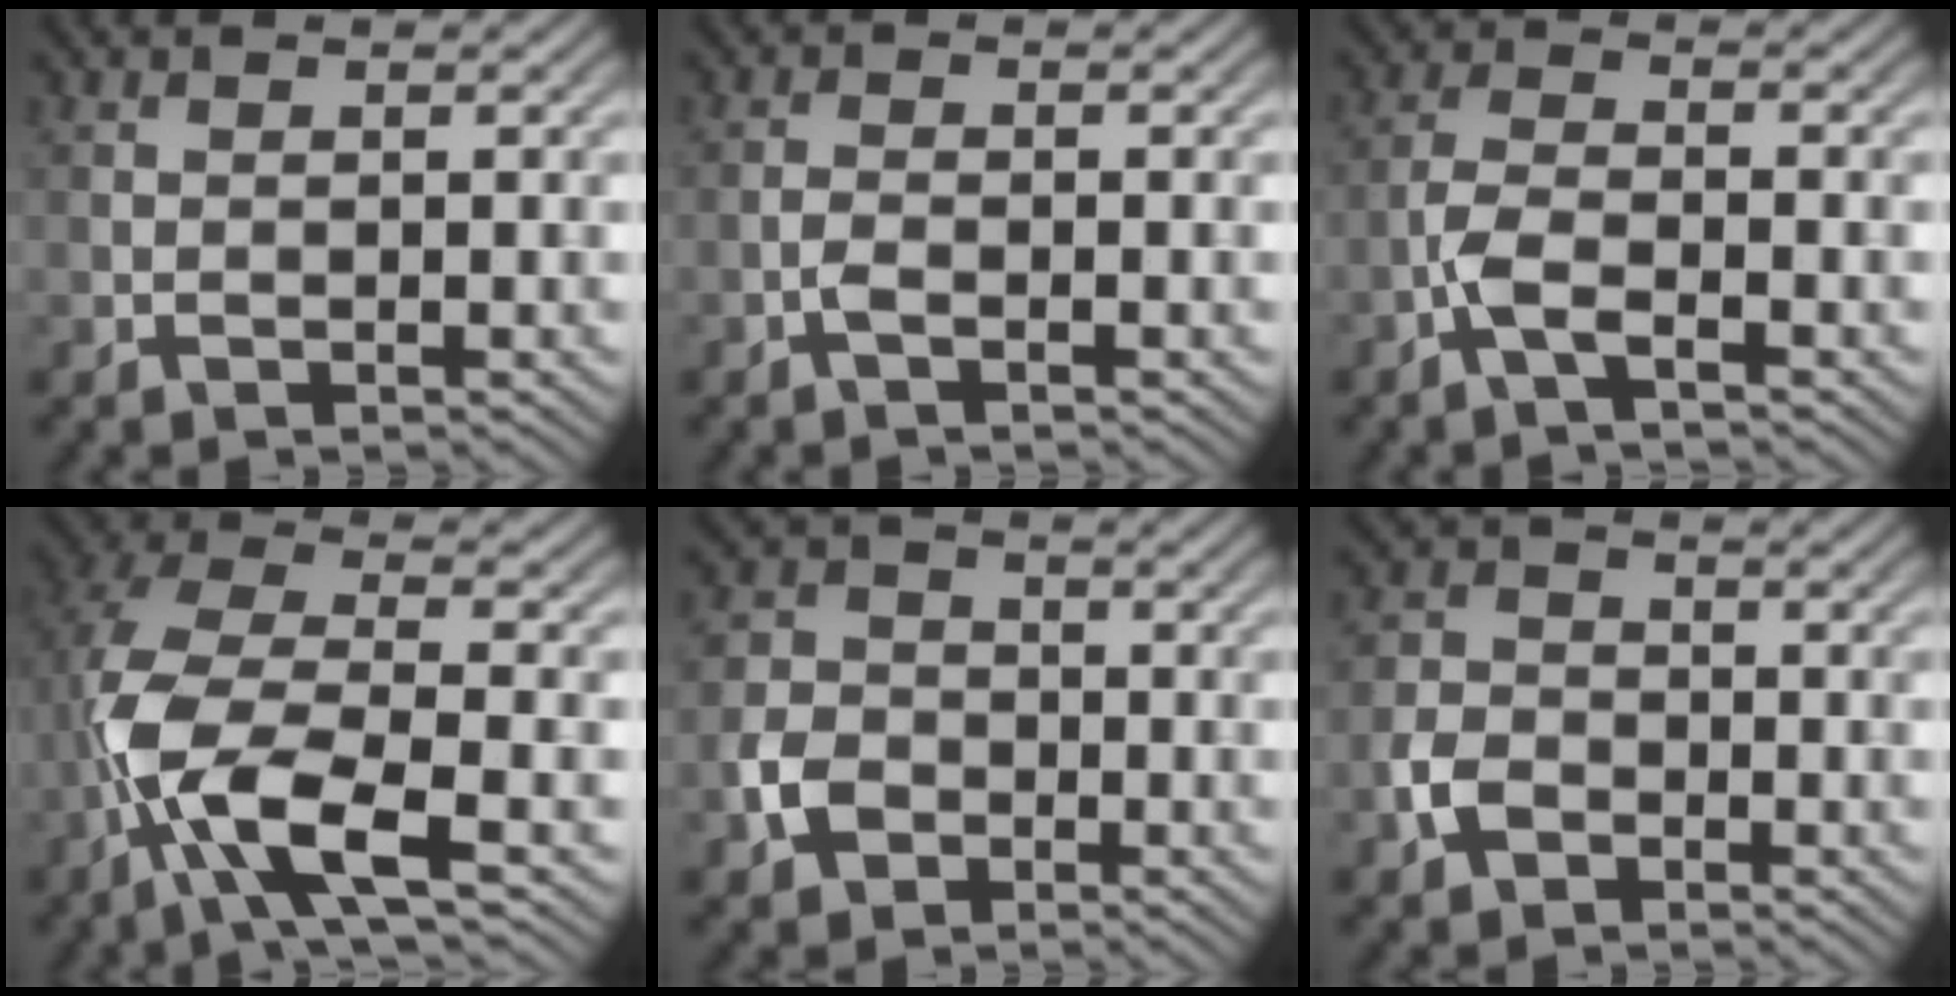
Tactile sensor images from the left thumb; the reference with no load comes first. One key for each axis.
{"total": 1.3, "fx": -0.9, "fy": 0.3, "fz": 1.0, "tx": -0.022, "ty": 0.004, "tz": -0.021}
{"total": 3.6, "fx": -2.1, "fy": 0.9, "fz": 2.8, "tx": -0.070, "ty": 0.003, "tz": -0.053}
{"total": 10.8, "fx": -4.0, "fy": 4.0, "fz": 9.2, "tx": -0.207, "ty": -0.004, "tz": -0.090}
{"total": 4.9, "fx": -2.1, "fy": 3.9, "fz": 2.1, "tx": -0.053, "ty": -0.002, "tz": -0.054}
{"total": 4.1, "fx": -2.1, "fy": 3.0, "fz": 1.8, "tx": -0.048, "ty": 0.000, "tz": -0.051}